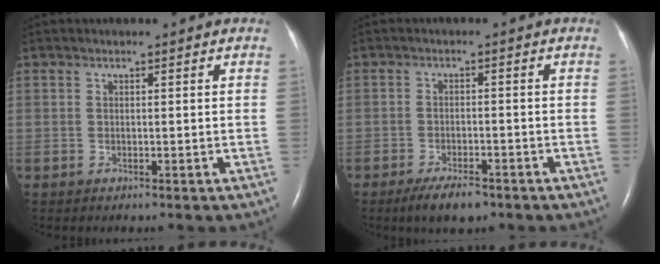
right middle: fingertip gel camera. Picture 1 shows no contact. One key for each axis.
{"total": 4.9, "fx": -3.5, "fy": 1.5, "fz": 3.0, "tx": -0.059, "ty": -0.004, "tz": -0.056}